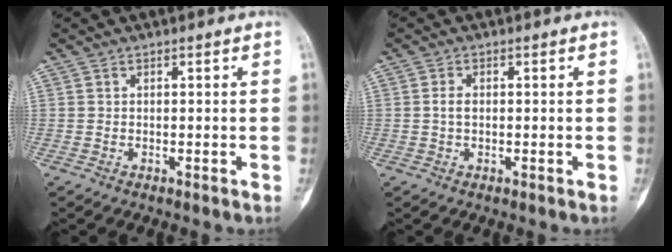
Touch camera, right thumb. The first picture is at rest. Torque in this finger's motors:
{"motor_torque": [0.42, 0.36, 0.15, -0.19, -0.01]}